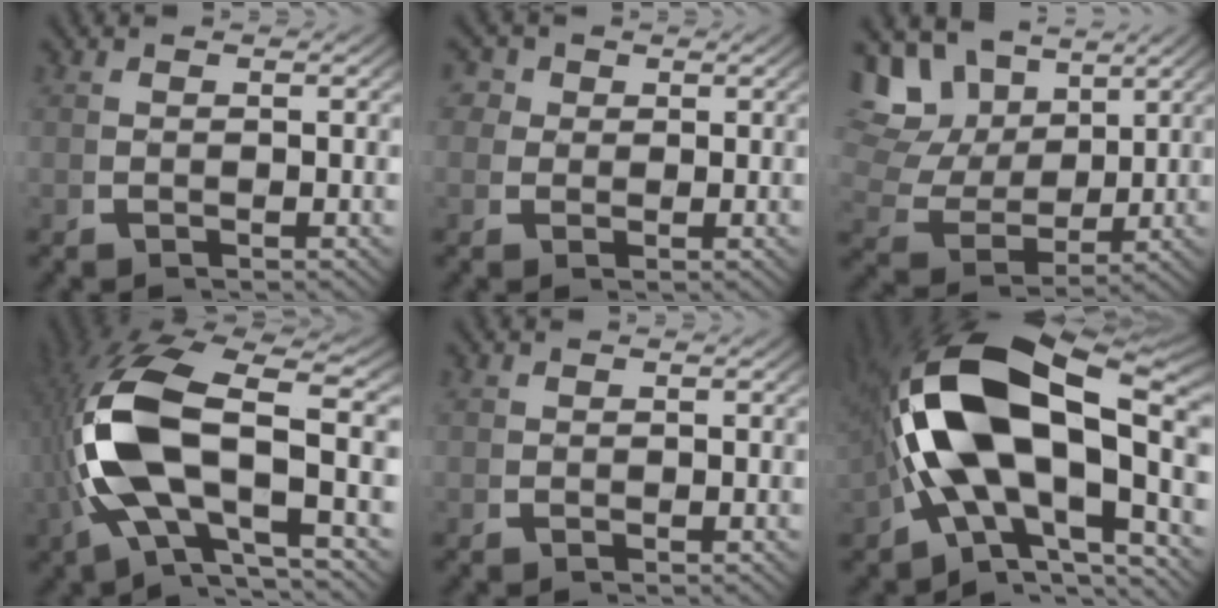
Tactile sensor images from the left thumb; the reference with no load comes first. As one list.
[{"total": 3.3, "force": [1.1, 2.9, 1.1], "torque": [-0.025, -0.006, 0.012]}, {"total": 9.5, "force": [2.7, 7.8, 4.8], "torque": [-0.118, -0.023, 0.045]}, {"total": 13.3, "force": [0.2, 7.1, 11.3], "torque": [-0.254, -0.018, 0.020]}, {"total": 0.0}, {"total": 21.3, "force": [0.2, 13.1, 16.8], "torque": [-0.345, -0.039, 0.020]}]